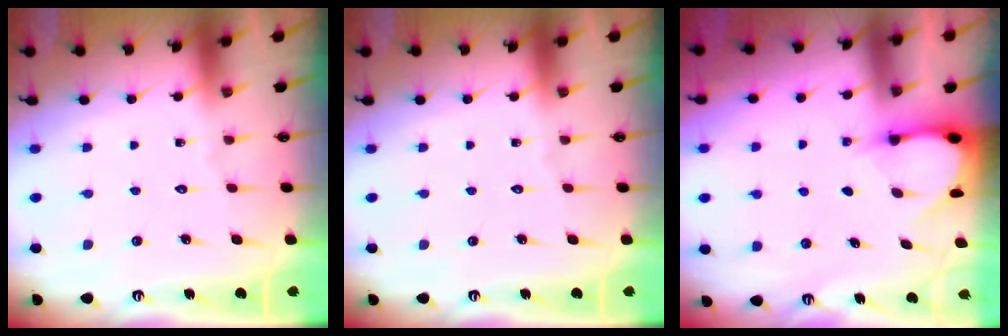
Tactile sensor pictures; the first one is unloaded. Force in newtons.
{"total": 0.0}
{"total": 3.1, "press": 3.1, "slide": 0.4}